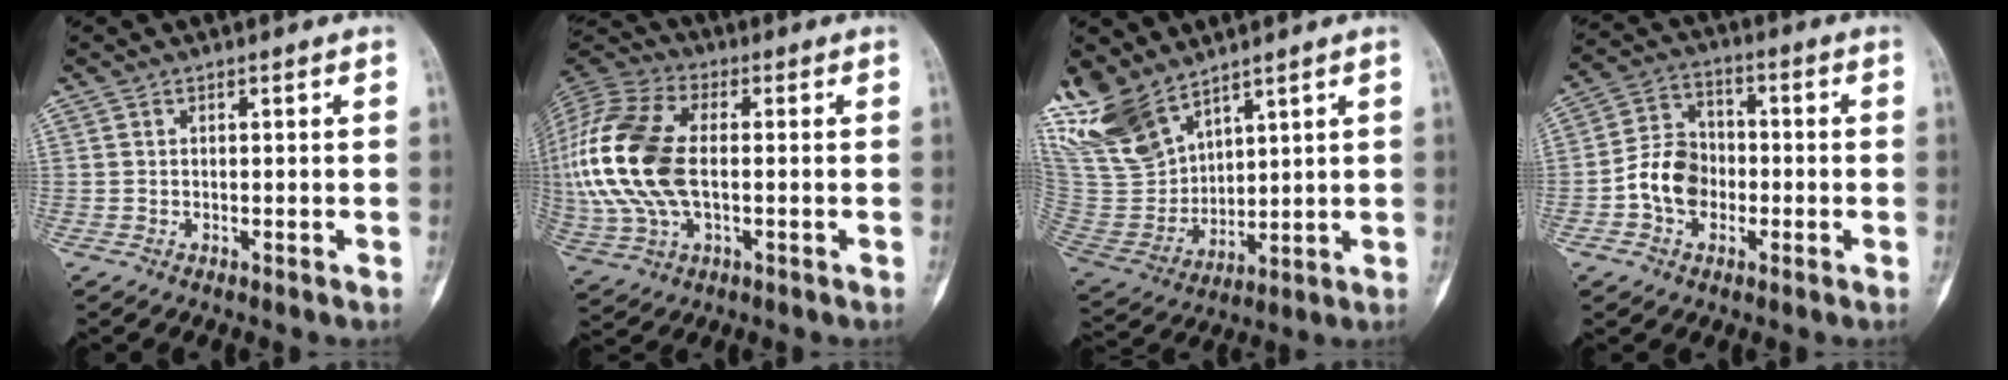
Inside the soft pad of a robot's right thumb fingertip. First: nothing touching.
{"total": 20.9, "force": [0.0, 11.8, 17.3], "torque": [-0.399, 0.008, 0.002]}
{"total": 16.7, "force": [12.5, 7.8, 7.9], "torque": [-0.151, -0.047, 0.262]}
{"total": 9.1, "force": [-2.2, 7.1, 5.3], "torque": [-0.078, 0.032, -0.050]}